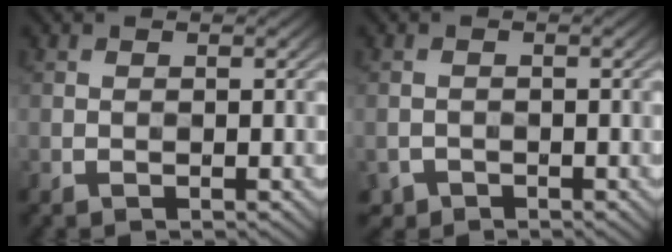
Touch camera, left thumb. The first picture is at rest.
{"total": 1.3, "force": [-1.1, 0.8, 0.1], "torque": [0.000, -0.002, -0.025]}